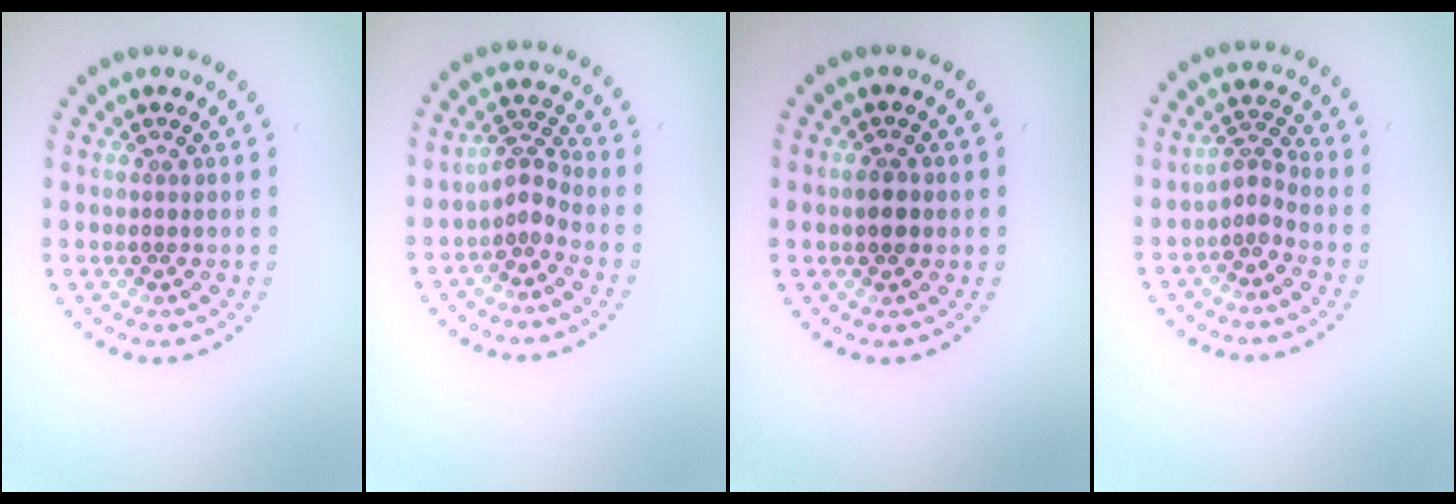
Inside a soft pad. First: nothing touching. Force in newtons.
{"total": 2.1, "press": 1.5, "slide": 1.4}
{"total": 1.6, "press": 1.6, "slide": 0.2}
{"total": 2.1, "press": 1.5, "slide": 1.4}